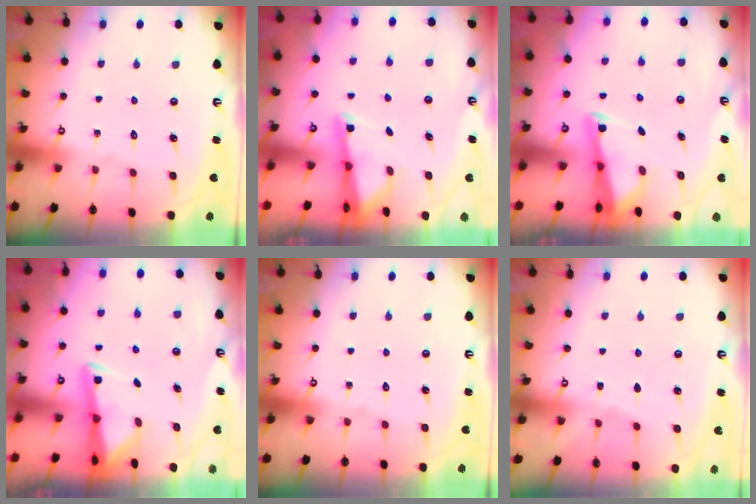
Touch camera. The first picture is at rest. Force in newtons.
{"total": 2.1, "press": 2.0, "slide": 0.4}
{"total": 2.6, "press": 2.5, "slide": 0.6}
{"total": 3.0, "press": 2.9, "slide": 0.5}
{"total": 0.0}
{"total": 2.2, "press": 2.2, "slide": 0.3}